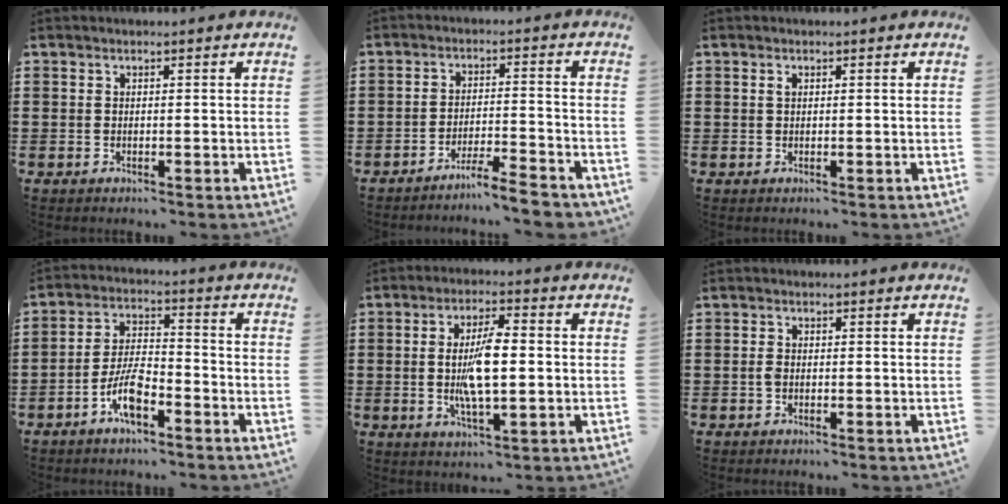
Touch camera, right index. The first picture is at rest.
{"total": 5.0, "force": [-4.7, -0.3, 1.8], "torque": [-0.028, -0.008, -0.090]}
{"total": 0.7, "force": [0.2, 0.4, 0.5], "torque": [-0.012, 0.001, 0.005]}
{"total": 6.9, "force": [-3.8, 2.6, 5.2], "torque": [-0.123, 0.000, -0.077]}
{"total": 8.2, "force": [-0.2, 2.6, 7.8], "torque": [-0.158, -0.001, -0.009]}
{"total": 1.3, "force": [-0.3, 0.7, 1.0], "torque": [-0.028, -0.002, -0.009]}